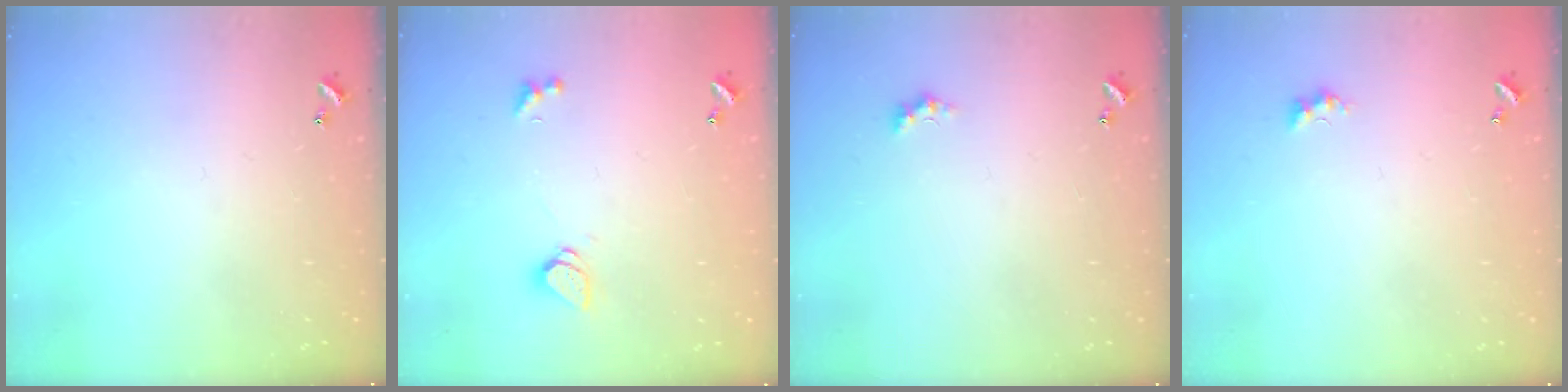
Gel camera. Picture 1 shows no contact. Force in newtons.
{"total": 1.6, "press": 1.6, "slide": 0.5}
{"total": 1.1, "press": 1.1, "slide": 0.4}
{"total": 2.7, "press": 2.6, "slide": 0.6}